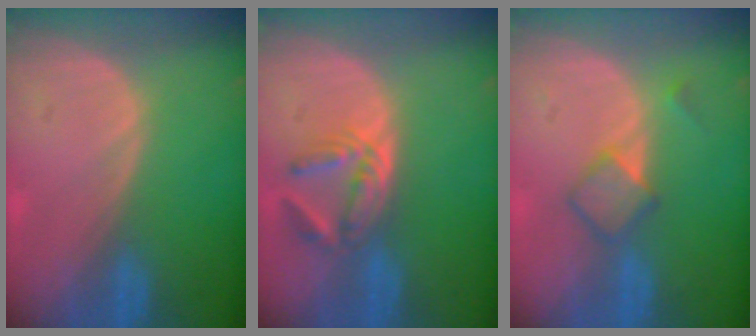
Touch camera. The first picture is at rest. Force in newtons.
{"total": 5.8, "press": 5.2, "slide": 2.6}
{"total": 3.9, "press": 3.8, "slide": 0.3}